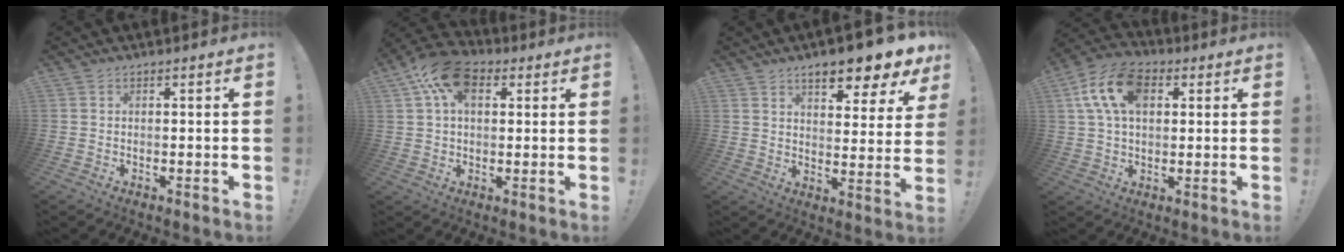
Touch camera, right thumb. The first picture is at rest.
{"total": 12.4, "force": [4.3, 7.5, 8.9], "torque": [-0.159, -0.001, 0.080]}
{"total": 10.0, "force": [7.3, 2.4, 6.4], "torque": [-0.085, -0.053, 0.118]}
{"total": 15.2, "force": [4.8, 9.7, 10.7], "torque": [-0.192, 0.004, 0.090]}